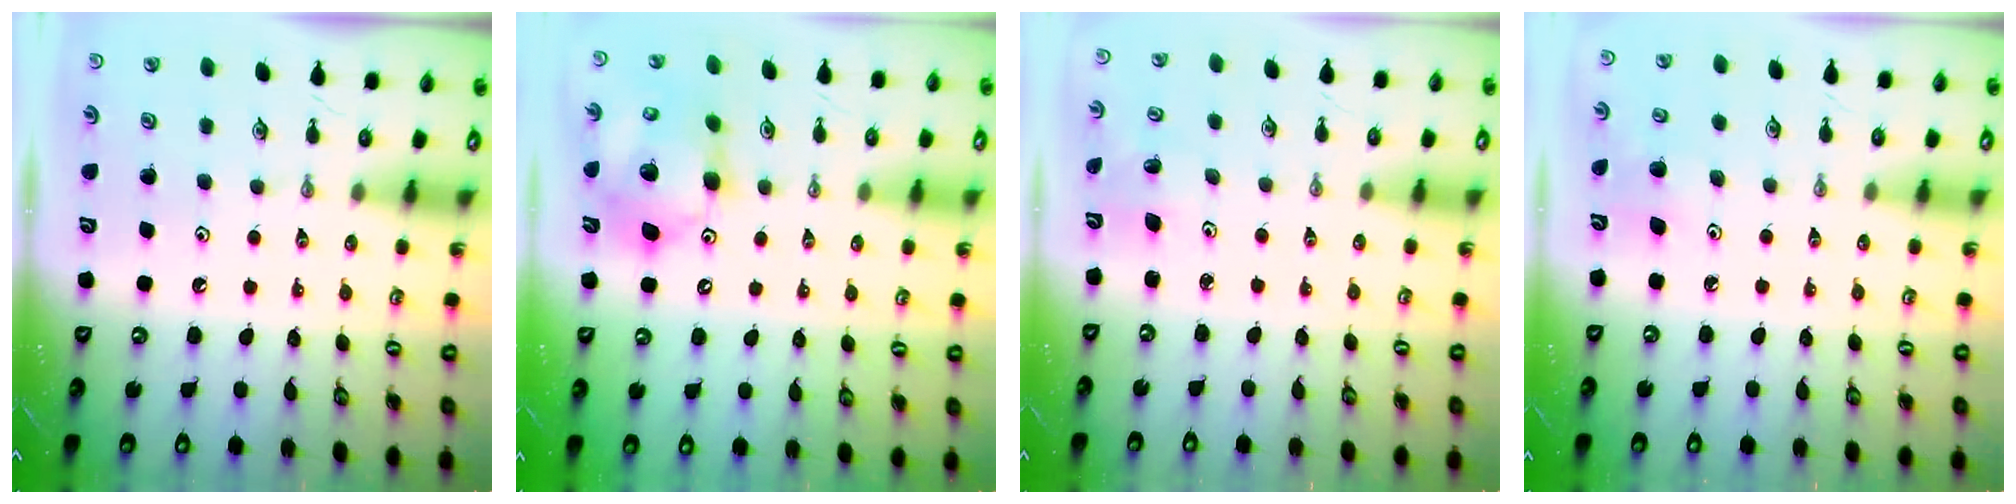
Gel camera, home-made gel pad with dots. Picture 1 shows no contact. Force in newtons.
{"total": 13.5, "press": 13.3, "slide": 2.4}
{"total": 2.0, "press": 2.0, "slide": 0.1}
{"total": 4.5, "press": 4.5, "slide": 0.3}